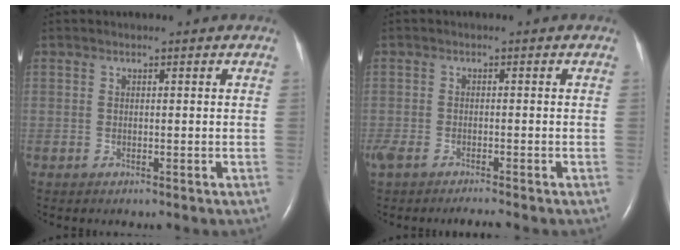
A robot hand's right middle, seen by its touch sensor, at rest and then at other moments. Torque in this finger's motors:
{"motor_torque": [-0.10, -0.14, 0.06, 0.06]}